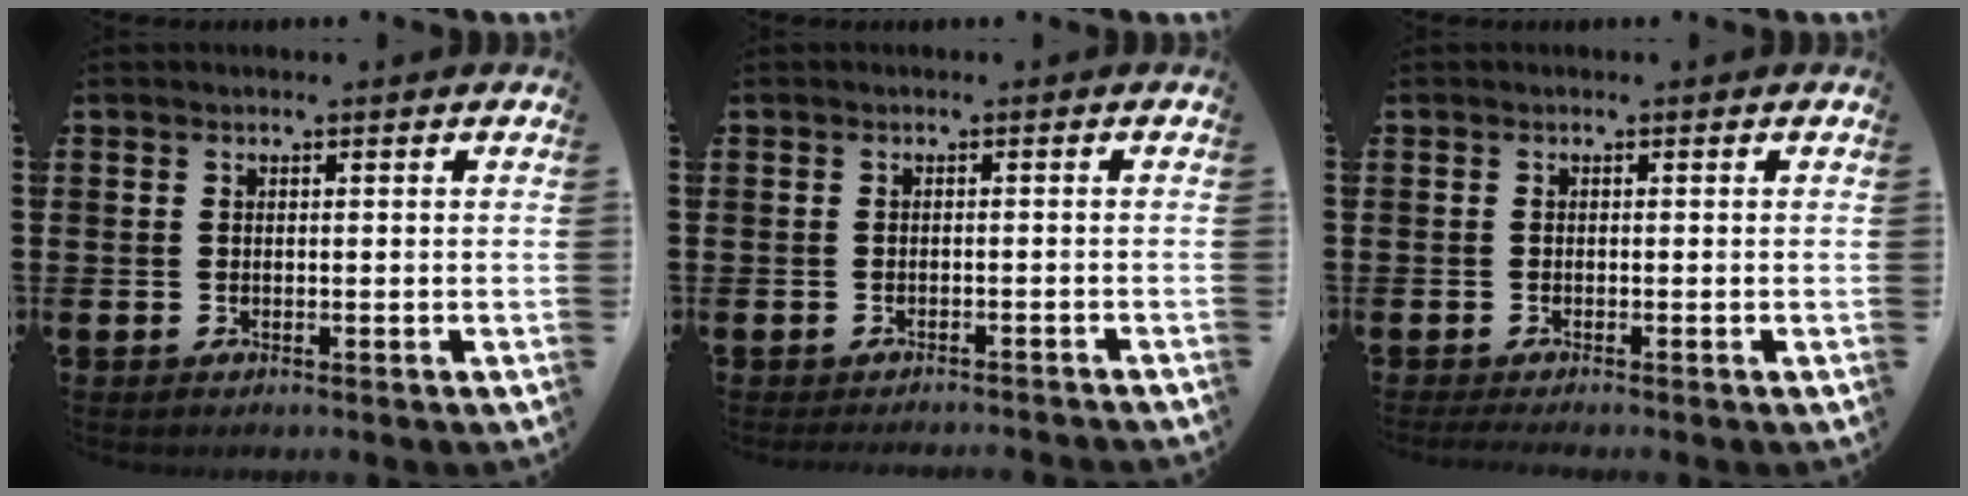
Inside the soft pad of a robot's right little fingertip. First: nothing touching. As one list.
[{"total": 1.4, "force": [-1.4, -0.2, 0.0], "torque": [-0.001, 0.003, -0.028]}, {"total": 0.9, "force": [-0.8, -0.1, 0.5], "torque": [-0.007, -0.002, -0.016]}]